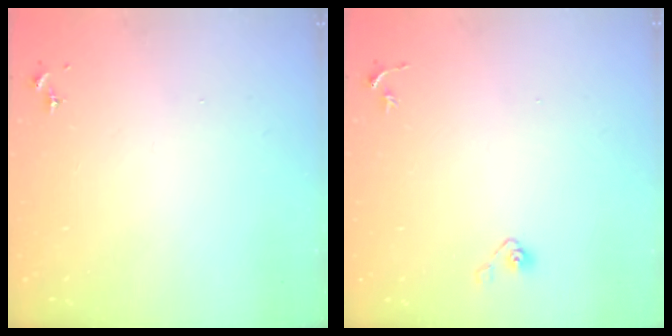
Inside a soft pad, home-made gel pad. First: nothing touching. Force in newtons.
{"total": 4.1, "press": 3.9, "slide": 1.2}